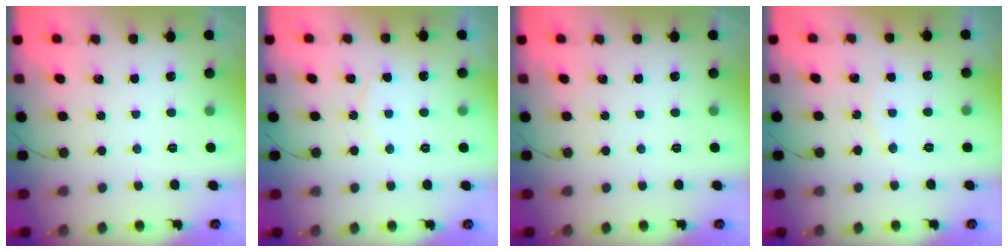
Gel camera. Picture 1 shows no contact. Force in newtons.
{"total": 4.7, "press": 4.6, "slide": 0.3}
{"total": 0.0}
{"total": 3.8, "press": 3.8, "slide": 0.5}